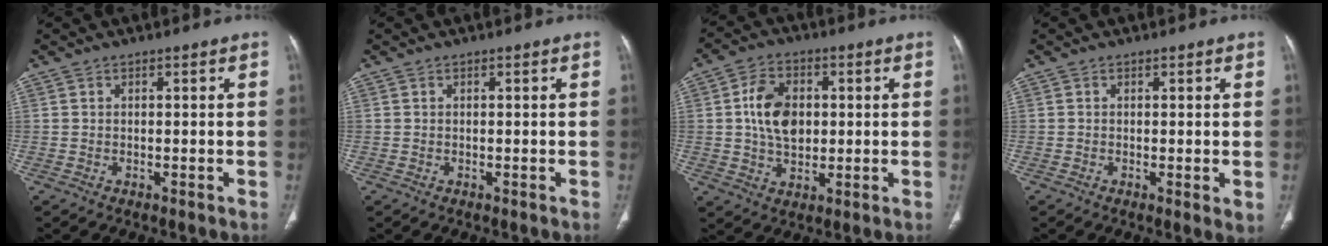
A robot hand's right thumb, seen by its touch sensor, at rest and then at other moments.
{"total": 0.0}
{"total": 9.8, "force": [1.2, 6.9, 6.9], "torque": [-0.101, 0.000, 0.022]}
{"total": 2.2, "force": [-0.1, 0.5, 2.2], "torque": [-0.039, -0.011, -0.003]}